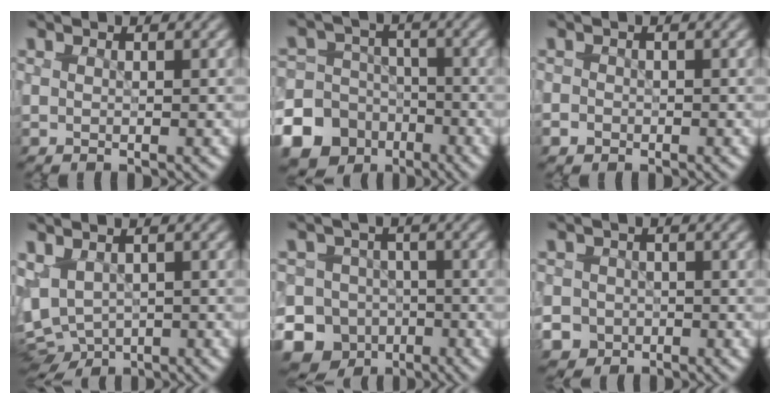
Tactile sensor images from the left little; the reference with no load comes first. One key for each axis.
{"total": 13.4, "fx": -6.9, "fy": 11.2, "fz": 2.5, "tx": -0.076, "ty": -0.042, "tz": -0.123}
{"total": 0.7, "fx": -0.4, "fy": 0.5, "fz": -0.2, "tx": 0.006, "ty": 0.004, "tz": -0.006}
{"total": 3.2, "fx": -0.9, "fy": 2.3, "fz": 2.0, "tx": -0.043, "ty": -0.009, "tz": -0.004}
{"total": 12.6, "fx": -7.3, "fy": 10.0, "fz": 2.2, "tx": -0.042, "ty": -0.029, "tz": -0.133}
{"total": 6.2, "fx": -3.5, "fy": 5.1, "fz": 0.8, "tx": -0.014, "ty": -0.019, "tz": -0.068}